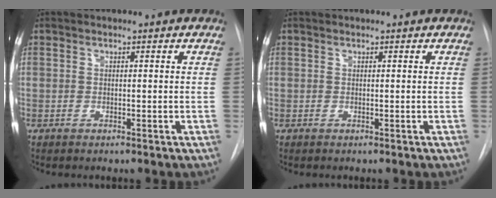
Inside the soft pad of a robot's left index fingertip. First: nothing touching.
{"total": 0.0}